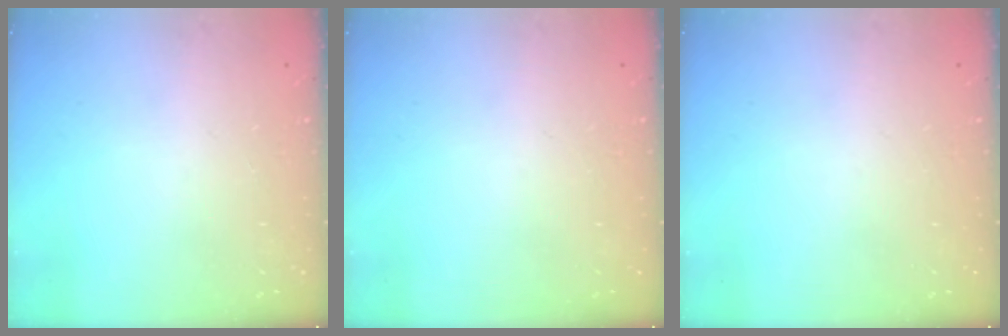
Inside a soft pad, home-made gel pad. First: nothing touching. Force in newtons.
{"total": 0.0}
{"total": 0.0}